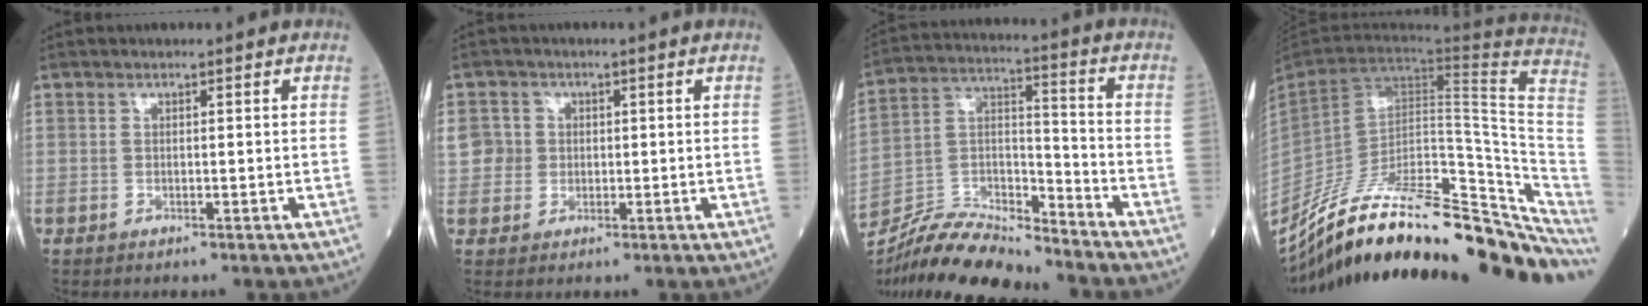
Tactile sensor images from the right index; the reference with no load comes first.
{"total": 3.5, "force": [0.3, 3.4, 0.4], "torque": [0.002, 0.012, 0.006]}
{"total": 14.3, "force": [-13.5, 1.7, 4.3], "torque": [-0.073, 0.020, -0.253]}
{"total": 31.8, "force": [-24.9, 7.7, 18.1], "torque": [-0.216, -0.014, -0.363]}